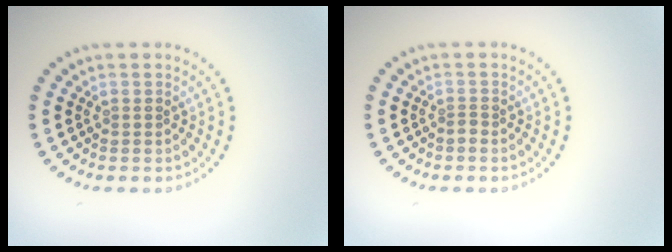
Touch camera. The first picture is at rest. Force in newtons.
{"total": 0.9, "press": 0.5, "slide": 0.7}